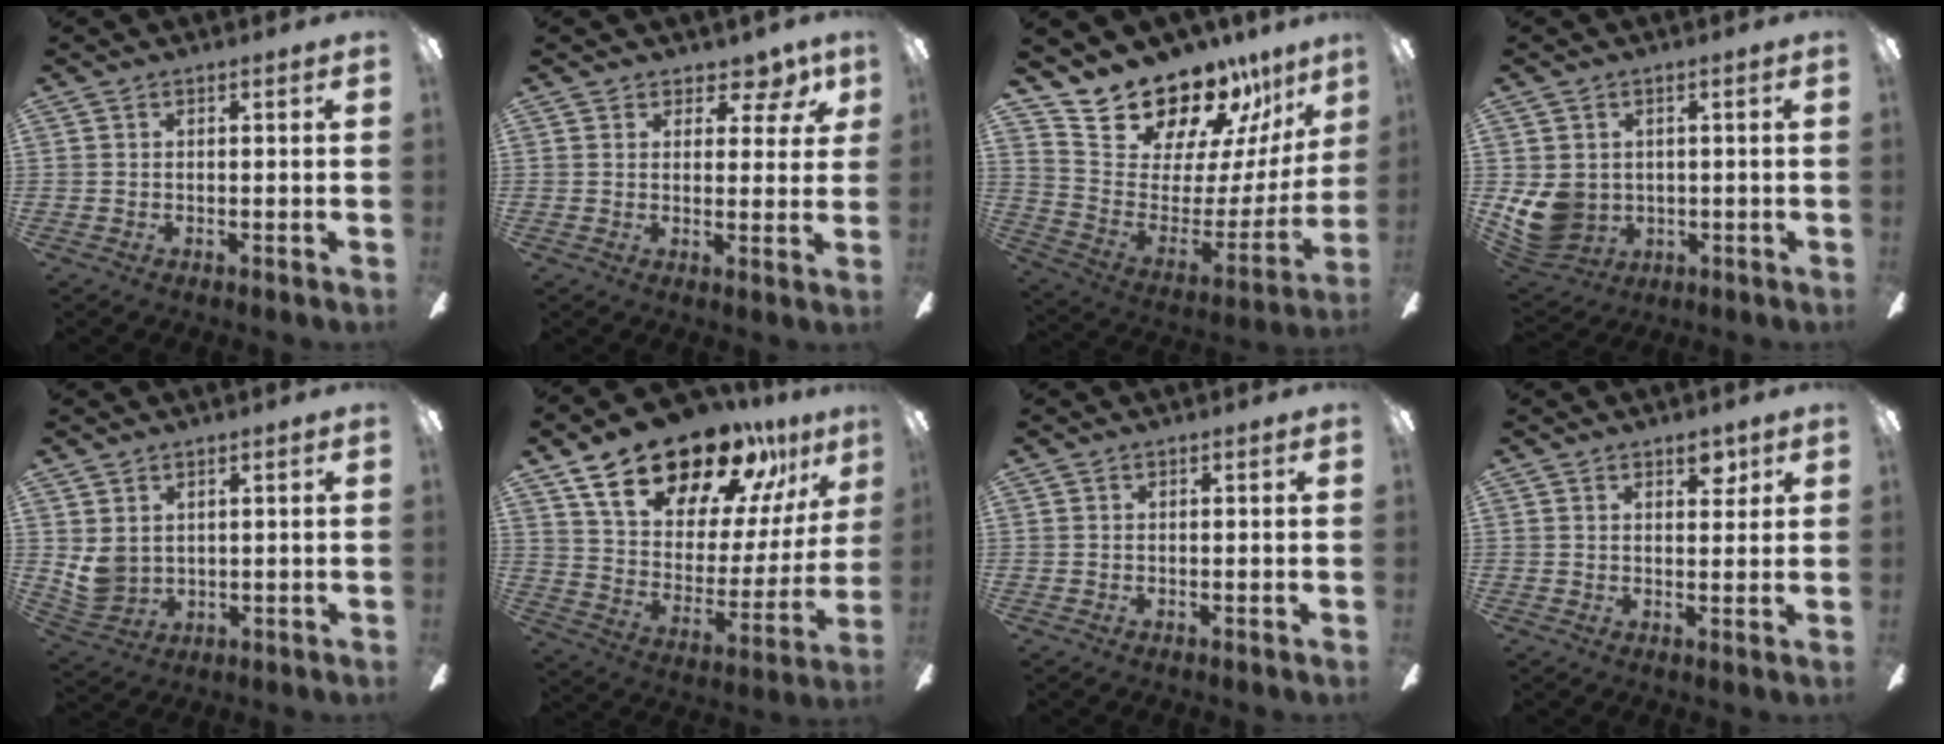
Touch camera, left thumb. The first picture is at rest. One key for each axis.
{"total": 5.4, "fx": 3.2, "fy": 3.7, "fz": 2.2, "tx": -0.012, "ty": -0.017, "tz": 0.056}
{"total": 17.5, "fx": 16.4, "fy": 5.4, "fz": 2.8, "tx": -0.056, "ty": -0.157, "tz": 0.294}
{"total": 8.7, "fx": -0.8, "fy": 7.7, "fz": 3.9, "tx": -0.100, "ty": -0.002, "tz": -0.011}
{"total": 5.1, "fx": 1.5, "fy": 4.3, "fz": 2.4, "tx": -0.064, "ty": -0.006, "tz": 0.030}
{"total": 23.9, "fx": 17.7, "fy": 10.5, "fz": 12.2, "tx": -0.212, "ty": -0.108, "tz": 0.311}
{"total": 0.0}
{"total": 3.6, "fx": 2.3, "fy": 1.9, "fz": 2.2, "tx": -0.007, "ty": -0.010, "tz": 0.031}